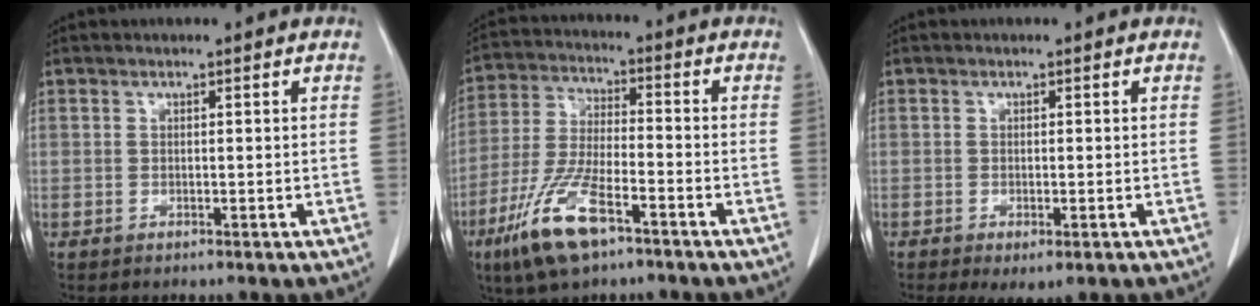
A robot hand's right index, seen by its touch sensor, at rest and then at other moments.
{"total": 12.1, "force": [-7.0, 2.9, 9.5], "torque": [-0.203, -0.020, -0.129]}
{"total": 3.1, "force": [-1.8, 1.0, 2.4], "torque": [-0.035, -0.008, -0.021]}